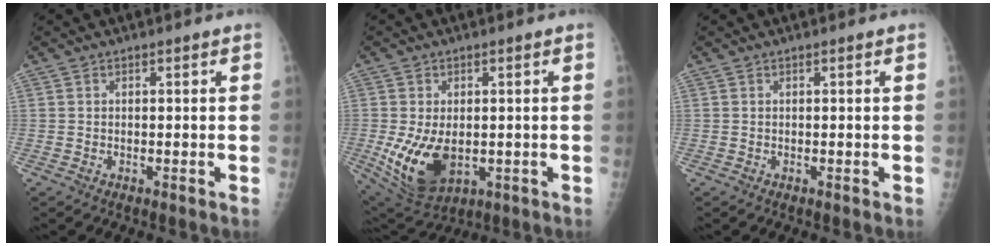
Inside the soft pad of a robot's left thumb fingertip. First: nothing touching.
{"total": 11.6, "force": [-2.0, 7.2, 8.9], "torque": [-0.157, -0.011, -0.012]}
{"total": 0.0}